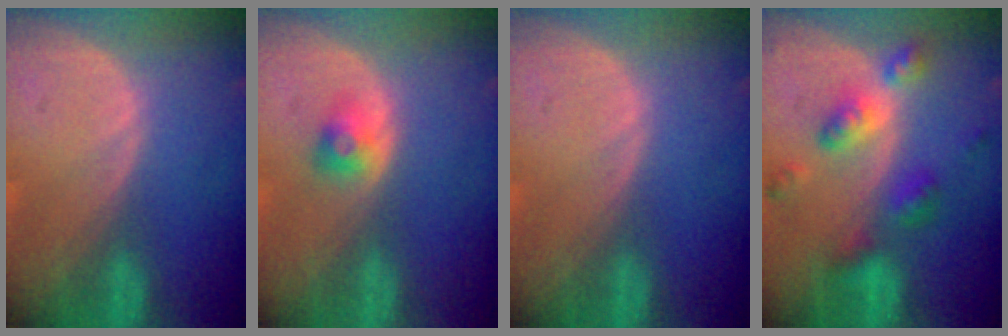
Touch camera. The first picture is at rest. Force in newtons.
{"total": 2.4, "press": 2.3, "slide": 0.8}
{"total": 0.0}
{"total": 7.1, "press": 7.0, "slide": 0.6}